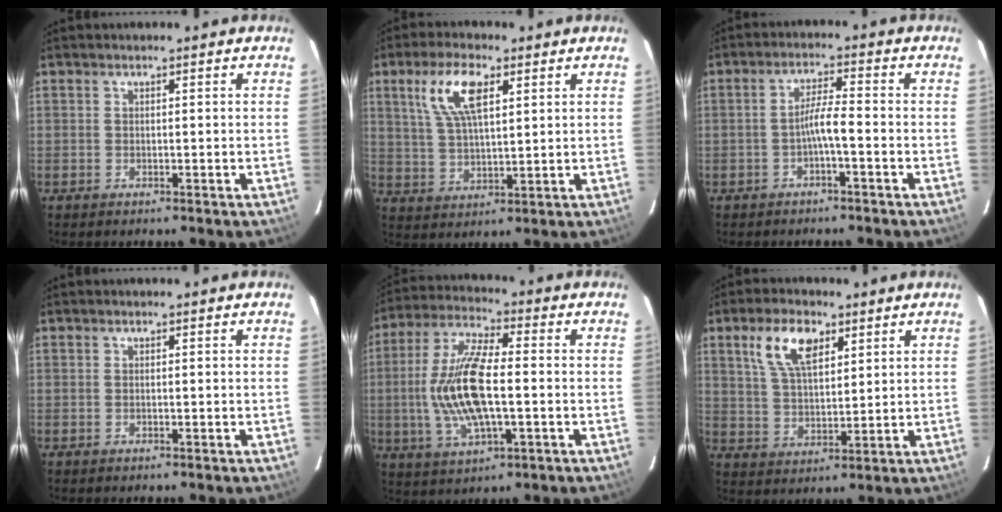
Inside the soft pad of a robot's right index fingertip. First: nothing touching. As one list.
[{"total": 9.9, "force": [4.3, 3.8, 8.1], "torque": [-0.160, 0.013, 0.086]}, {"total": 3.6, "force": [-1.7, 0.0, 3.2], "torque": [-0.066, 0.009, -0.031]}, {"total": 0.0}, {"total": 15.2, "force": [-1.3, 5.3, 14.1], "torque": [-0.292, 0.003, -0.025]}, {"total": 9.6, "force": [4.8, 4.6, 7.0], "torque": [-0.136, 0.017, 0.093]}]